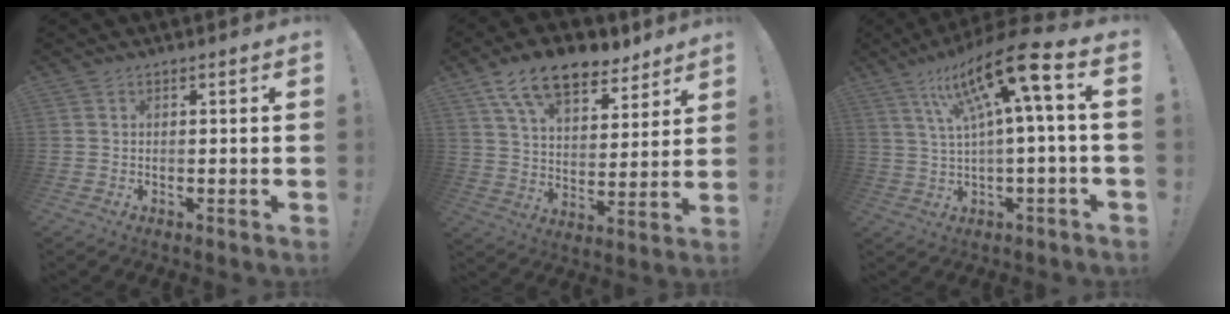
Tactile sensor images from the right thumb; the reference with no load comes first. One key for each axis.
{"total": 15.3, "fx": 10.6, "fy": 7.6, "fz": 8.0, "tx": -0.132, "ty": -0.068, "tz": 0.190}
{"total": 18.1, "fx": 6.2, "fy": 2.0, "fz": 16.8, "tx": -0.288, "ty": -0.030, "tz": 0.086}